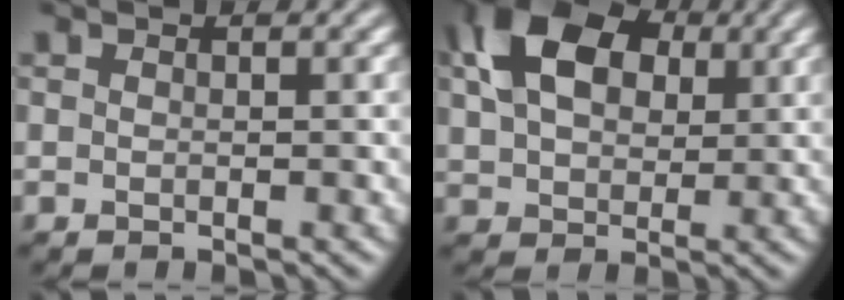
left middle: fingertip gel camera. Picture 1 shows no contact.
{"total": 11.2, "force": [4.3, 7.2, 7.4], "torque": [-0.153, 0.031, 0.070]}